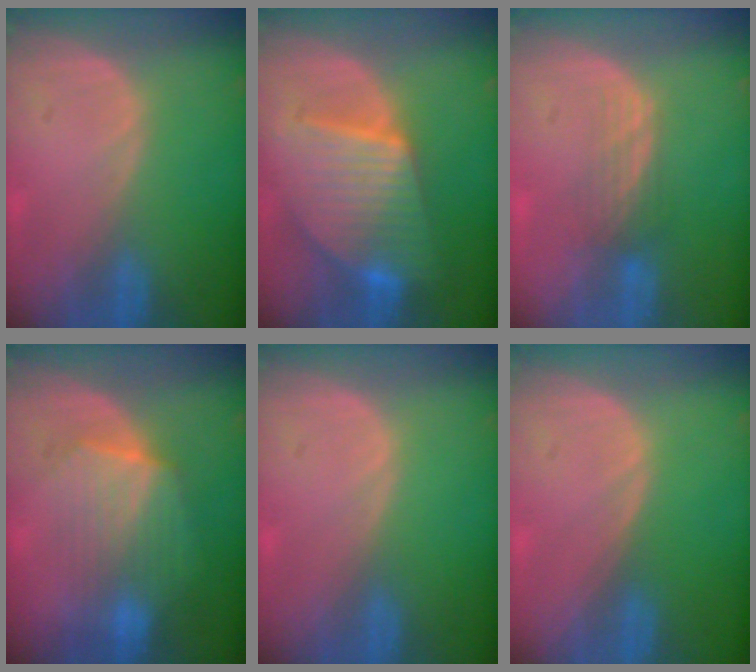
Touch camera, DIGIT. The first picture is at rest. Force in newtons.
{"total": 10.0, "press": 10.0, "slide": 0.8}
{"total": 3.4, "press": 2.9, "slide": 1.9}
{"total": 7.0, "press": 6.9, "slide": 1.2}
{"total": 0.0}
{"total": 0.0}